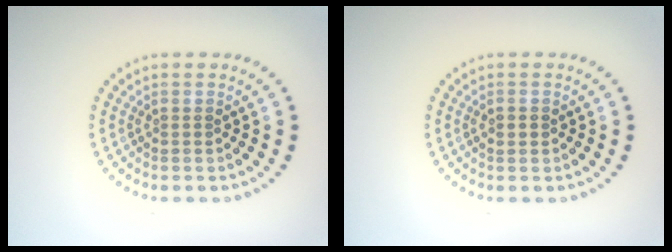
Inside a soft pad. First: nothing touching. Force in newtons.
{"total": 1.3, "press": 1.3, "slide": 0.1}